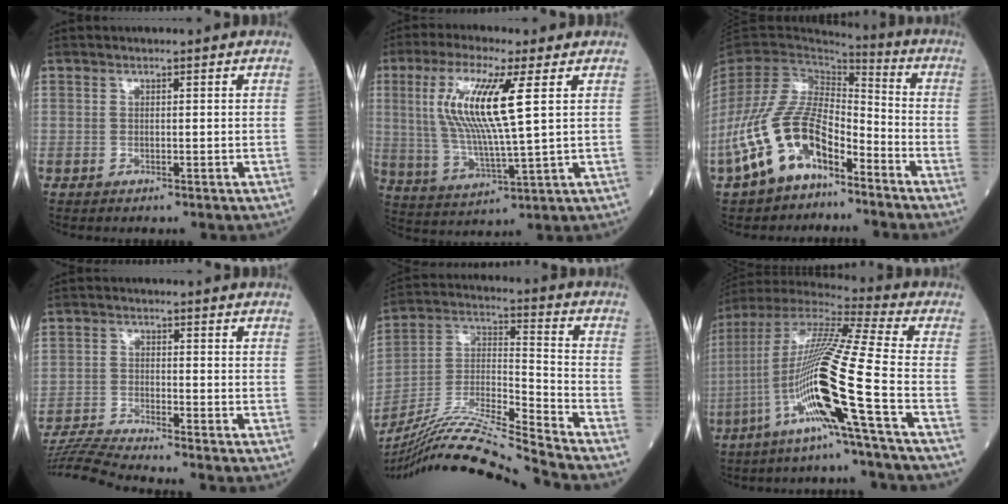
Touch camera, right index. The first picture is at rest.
{"total": 12.9, "force": [3.4, 0.8, 12.4], "torque": [-0.265, 0.000, 0.063]}
{"total": 13.3, "force": [-7.5, 6.3, 9.0], "torque": [-0.201, 0.016, -0.143]}
{"total": 6.7, "force": [-6.3, -2.0, 0.8], "torque": [-0.018, -0.019, -0.123]}
{"total": 19.3, "force": [-17.5, -2.5, 7.6], "torque": [-0.150, 0.004, -0.315]}
{"total": 19.0, "force": [-6.6, -1.8, 17.8], "torque": [-0.362, -0.012, -0.138]}